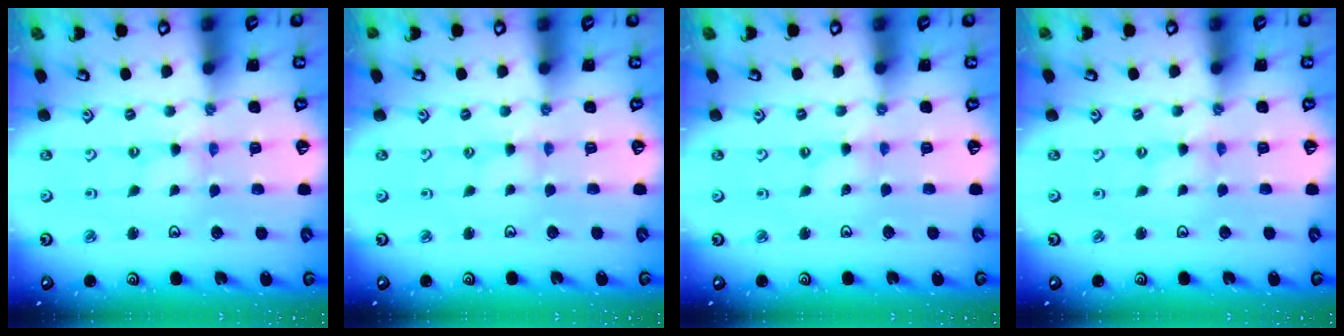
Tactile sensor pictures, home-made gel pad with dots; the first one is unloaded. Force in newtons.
{"total": 1.3, "press": 1.3, "slide": 0.2}
{"total": 1.1, "press": 1.1, "slide": 0.3}
{"total": 0.0}